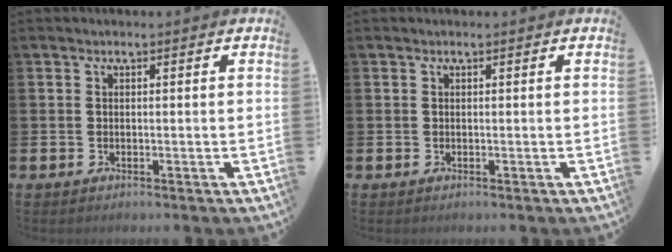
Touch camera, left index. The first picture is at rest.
{"total": 0.0}